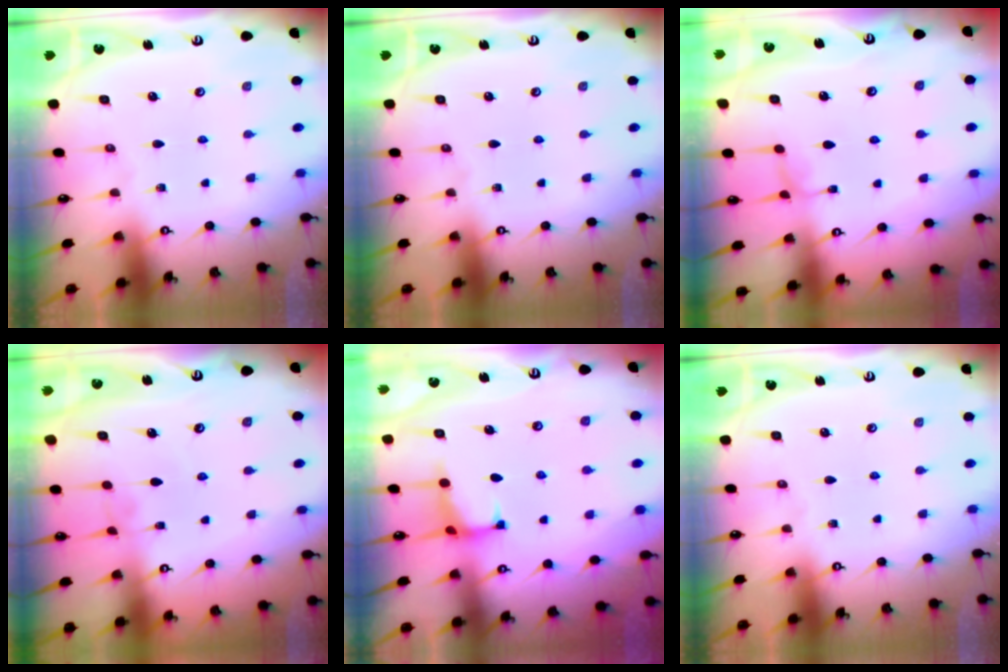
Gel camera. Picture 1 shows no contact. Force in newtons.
{"total": 0.0}
{"total": 0.5, "press": 0.3, "slide": 0.4}
{"total": 2.9, "press": 2.9, "slide": 0.4}
{"total": 2.2, "press": 2.2, "slide": 0.5}
{"total": 0.0}